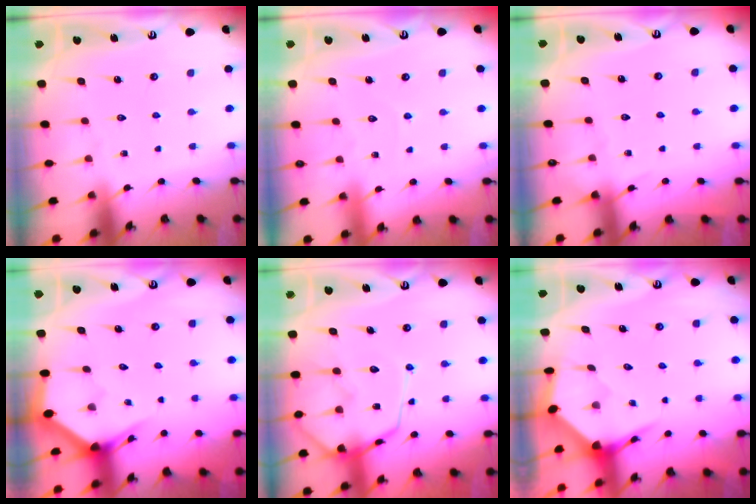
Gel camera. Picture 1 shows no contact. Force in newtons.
{"total": 2.7, "press": 2.7, "slide": 0.2}
{"total": 1.9, "press": 1.9, "slide": 0.3}
{"total": 2.9, "press": 2.9, "slide": 0.1}
{"total": 13.6, "press": 13.6, "slide": 1.2}
{"total": 3.9, "press": 3.8, "slide": 0.4}